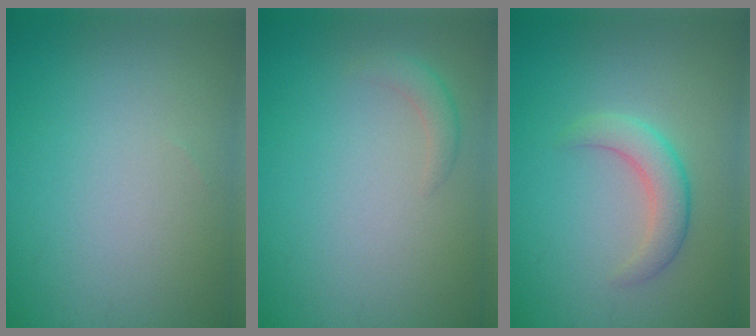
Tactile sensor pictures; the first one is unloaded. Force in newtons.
{"total": 1.4, "press": 1.4, "slide": 0.1}
{"total": 2.9, "press": 2.9, "slide": 0.2}